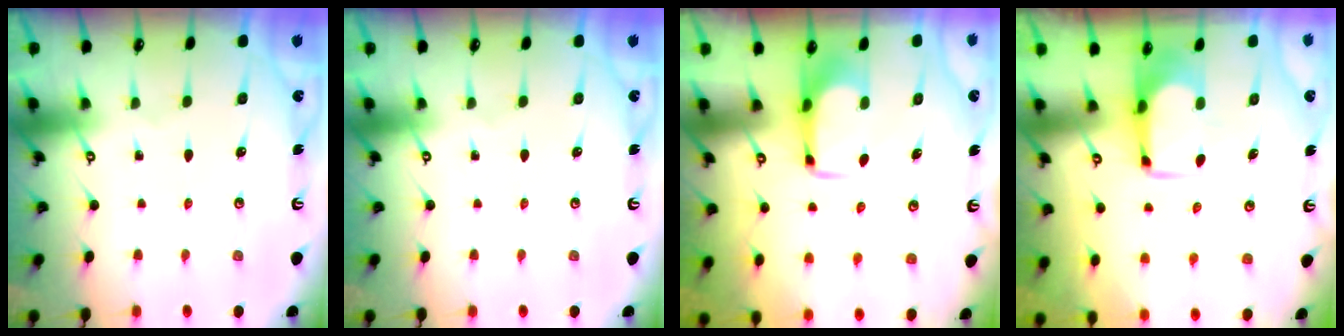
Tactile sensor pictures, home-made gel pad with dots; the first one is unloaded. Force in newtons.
{"total": 0.0}
{"total": 1.7, "press": 1.6, "slide": 0.4}
{"total": 0.0}